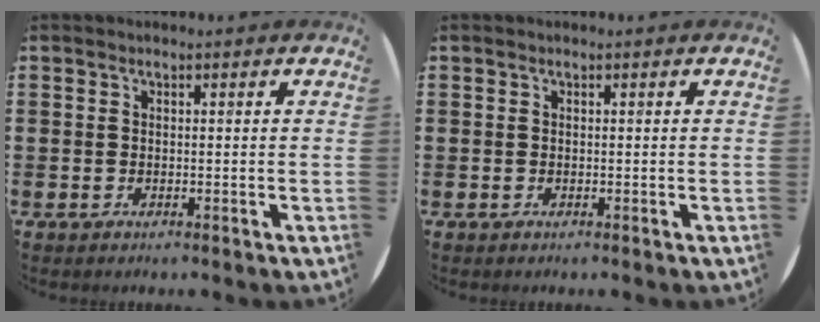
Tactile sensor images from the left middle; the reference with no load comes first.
{"total": 0.0}